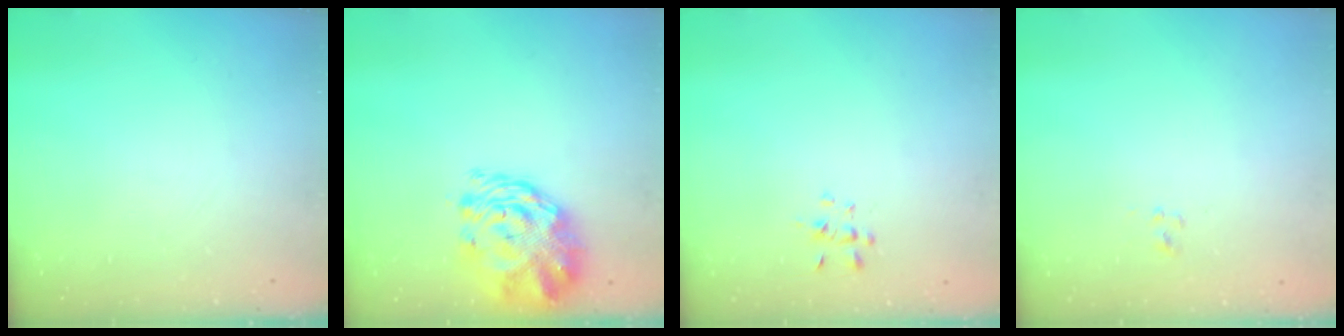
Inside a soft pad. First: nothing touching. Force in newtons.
{"total": 3.9, "press": 3.5, "slide": 1.7}
{"total": 2.6, "press": 2.5, "slide": 0.7}
{"total": 2.0, "press": 1.8, "slide": 1.0}